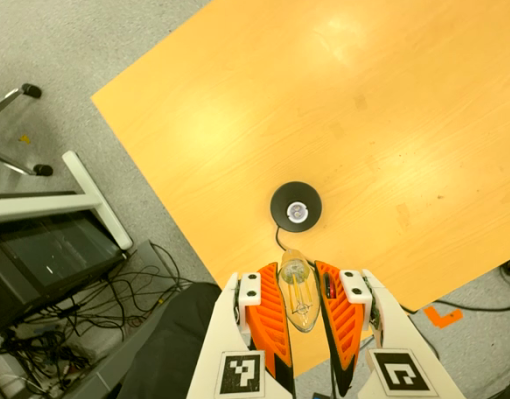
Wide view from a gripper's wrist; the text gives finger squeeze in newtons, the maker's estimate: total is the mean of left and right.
{"total": 21.7, "left": 24.2, "right": 19.3}